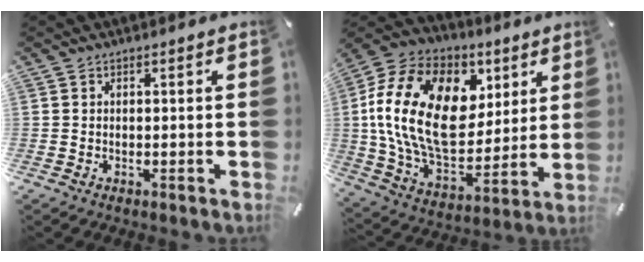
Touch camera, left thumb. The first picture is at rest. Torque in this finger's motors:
{"motor_torque": [2.19, 2.82, 1.76, -1.01, 1.05]}